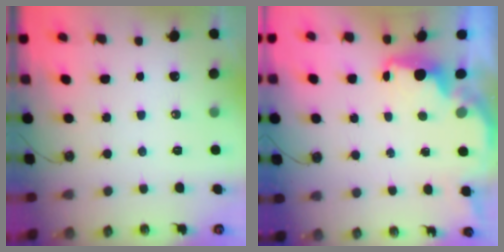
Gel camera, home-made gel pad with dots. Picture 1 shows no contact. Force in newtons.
{"total": 2.0, "press": 1.9, "slide": 0.8}